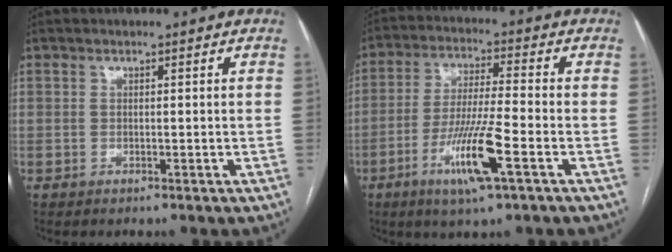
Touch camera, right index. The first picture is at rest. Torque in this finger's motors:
{"motor_torque": [1.34, -0.26, 0.83, 0.20]}